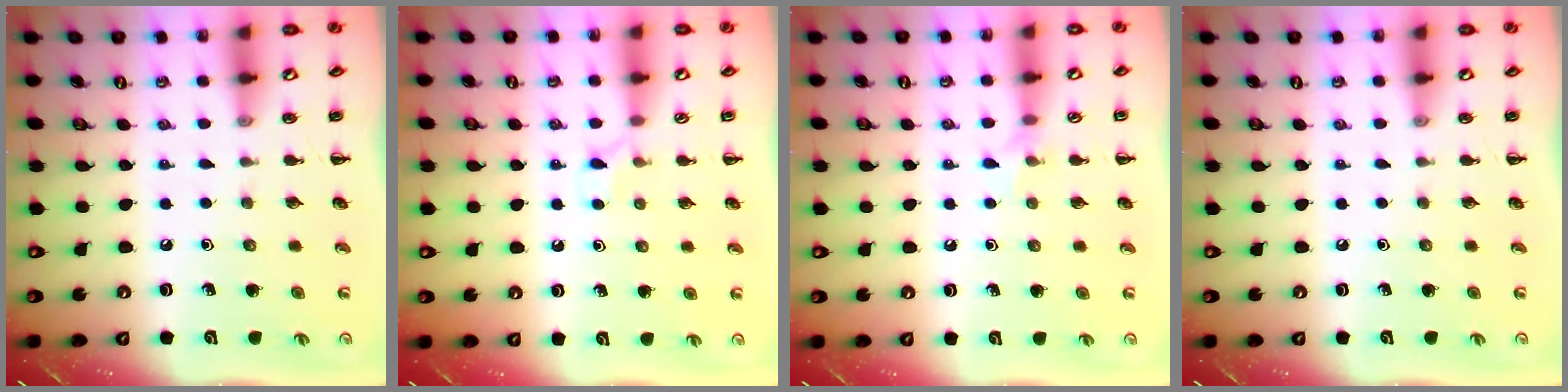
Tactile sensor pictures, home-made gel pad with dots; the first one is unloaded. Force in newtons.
{"total": 4.5, "press": 4.2, "slide": 1.5}
{"total": 4.5, "press": 4.4, "slide": 1.1}
{"total": 0.0}